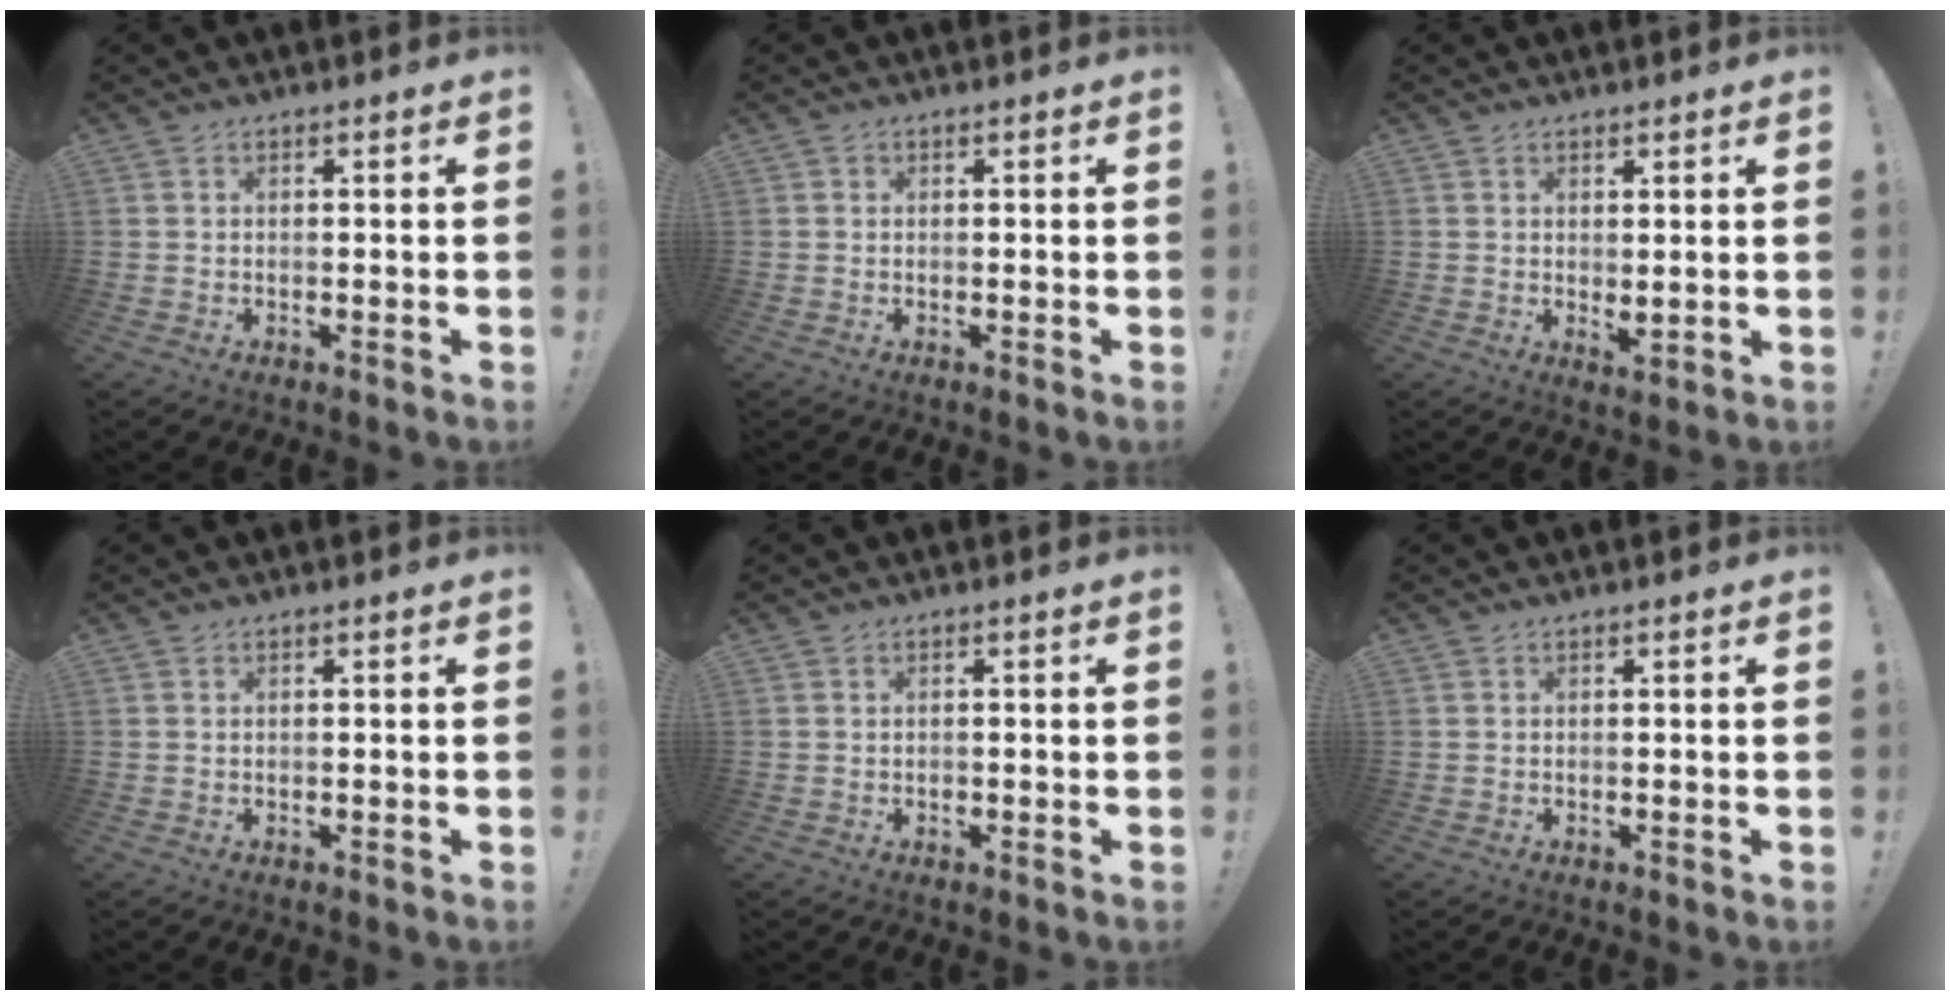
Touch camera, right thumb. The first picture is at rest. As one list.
[{"total": 0.5, "force": [0.2, 0.5, -0.1], "torque": [0.004, 0.000, 0.002]}, {"total": 2.3, "force": [1.1, 0.9, 1.8], "torque": [-0.024, -0.011, 0.020]}, {"total": 0.0}, {"total": 0.7, "force": [-0.3, 0.6, -0.1], "torque": [-0.004, 0.004, -0.004]}, {"total": 0.0}]